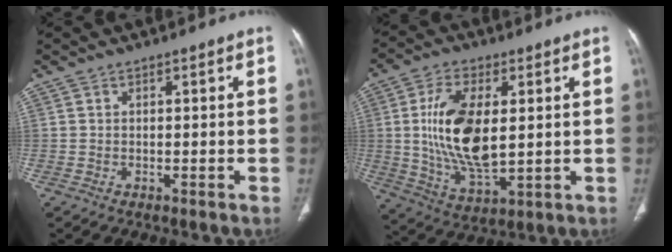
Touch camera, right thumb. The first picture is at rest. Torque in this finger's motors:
{"motor_torque": [1.72, 1.68, 1.89, -0.19, 0.66]}